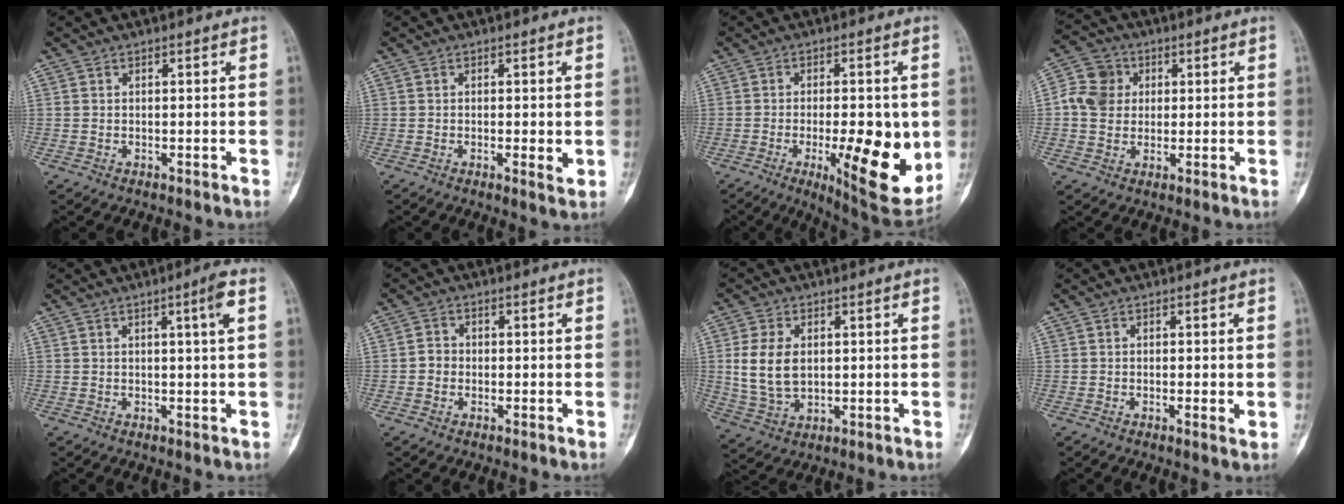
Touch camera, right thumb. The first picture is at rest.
{"total": 2.6, "force": [-0.2, 0.8, 2.5], "torque": [-0.041, -0.008, -0.006]}
{"total": 15.4, "force": [-2.7, 4.8, 14.4], "torque": [-0.187, -0.026, -0.025]}
{"total": 8.0, "force": [1.0, 7.0, 3.7], "torque": [-0.055, 0.012, 0.009]}
{"total": 4.0, "force": [1.0, -0.4, 3.8], "torque": [-0.064, -0.001, 0.018]}
{"total": 2.2, "force": [-0.5, 2.0, 0.7], "torque": [0.003, 0.008, -0.014]}
{"total": 9.1, "force": [1.2, 6.0, 6.8], "torque": [-0.128, -0.006, 0.033]}
{"total": 1.9, "force": [-0.2, 0.5, 1.8], "torque": [-0.032, -0.006, -0.006]}